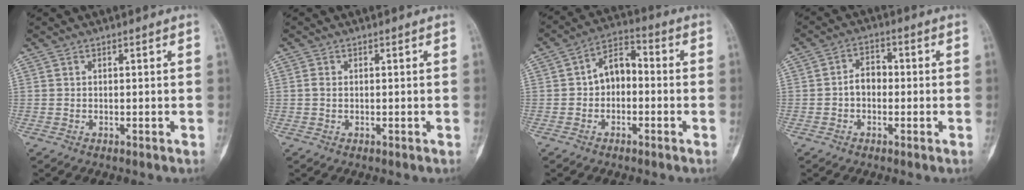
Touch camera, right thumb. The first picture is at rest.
{"total": 1.1, "force": [0.2, 0.8, 0.8], "torque": [-0.016, 0.002, 0.004]}
{"total": 7.1, "force": [-0.7, 5.0, 5.0], "torque": [-0.060, 0.033, -0.027]}
{"total": 3.6, "force": [-0.6, 2.7, 2.4], "torque": [-0.023, 0.019, -0.018]}